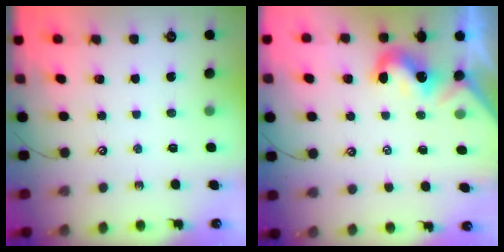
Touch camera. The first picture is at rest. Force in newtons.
{"total": 0.8, "press": 0.7, "slide": 0.5}